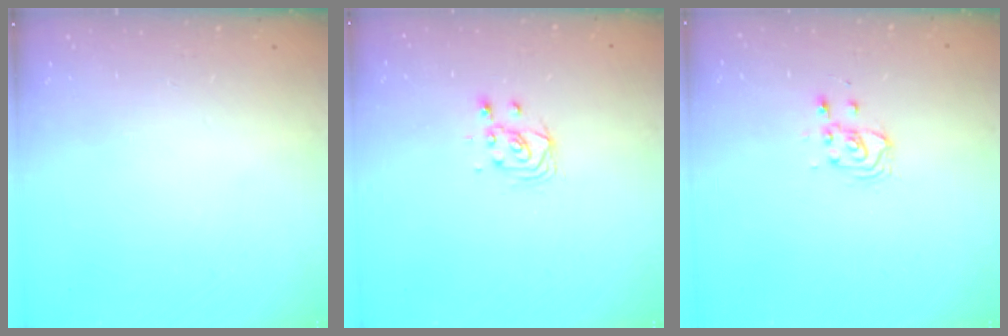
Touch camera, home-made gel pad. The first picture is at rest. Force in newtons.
{"total": 3.1, "press": 3.1, "slide": 0.3}
{"total": 3.3, "press": 3.3, "slide": 0.2}